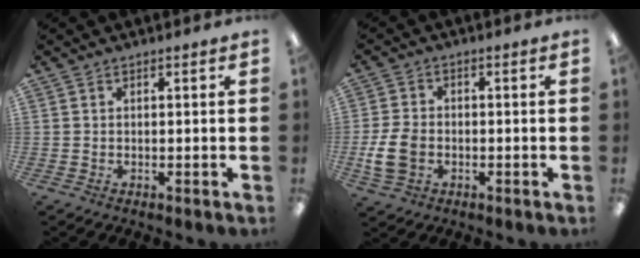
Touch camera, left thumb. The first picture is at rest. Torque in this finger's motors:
{"motor_torque": [-0.19, 1.16, 0.98, -0.20, 0.31]}